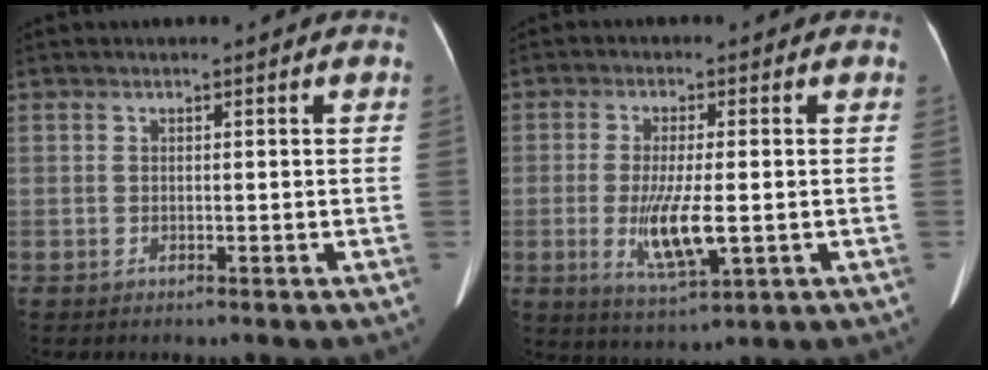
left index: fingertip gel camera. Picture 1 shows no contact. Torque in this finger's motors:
{"motor_torque": [1.51, 0.33, 0.62, 0.20]}